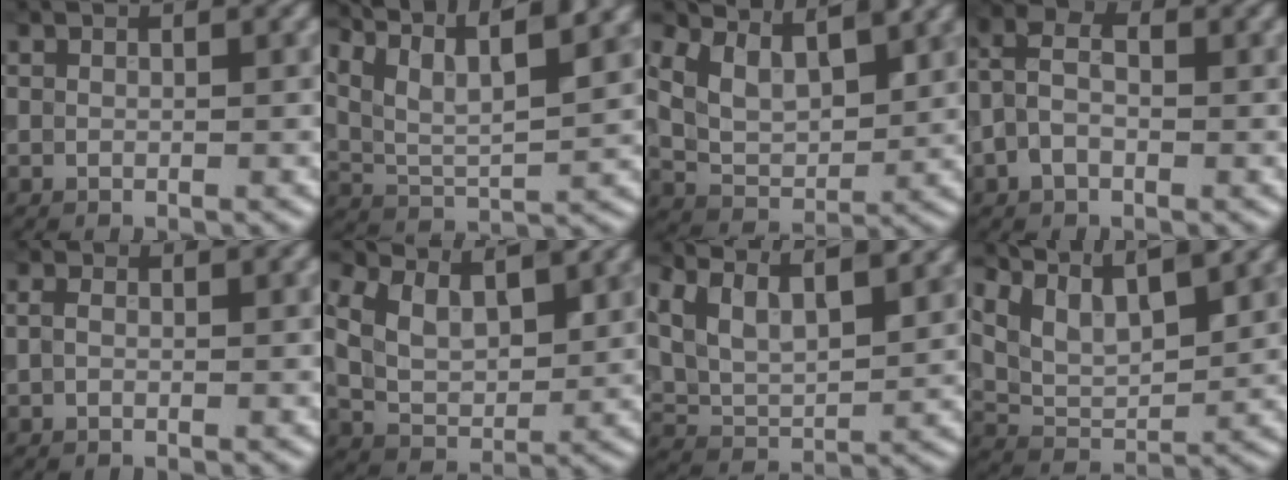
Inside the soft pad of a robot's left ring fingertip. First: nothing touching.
{"total": 10.3, "force": [7.3, 2.9, 6.7], "torque": [-0.138, 0.027, 0.102]}
{"total": 4.8, "force": [2.6, 2.4, 3.3], "torque": [-0.076, -0.005, 0.045]}
{"total": 3.6, "force": [-0.8, 2.2, 2.6], "torque": [-0.060, 0.013, -0.026]}
{"total": 1.1, "force": [-0.1, 0.7, 0.8], "torque": [-0.021, 0.003, -0.005]}
{"total": 5.4, "force": [2.5, 3.0, 3.6], "torque": [-0.080, 0.001, 0.038]}
{"total": 10.1, "force": [6.1, 4.4, 6.8], "torque": [-0.151, 0.036, 0.091]}
{"total": 6.8, "force": [4.6, 2.6, 4.2], "torque": [-0.097, 0.017, 0.080]}